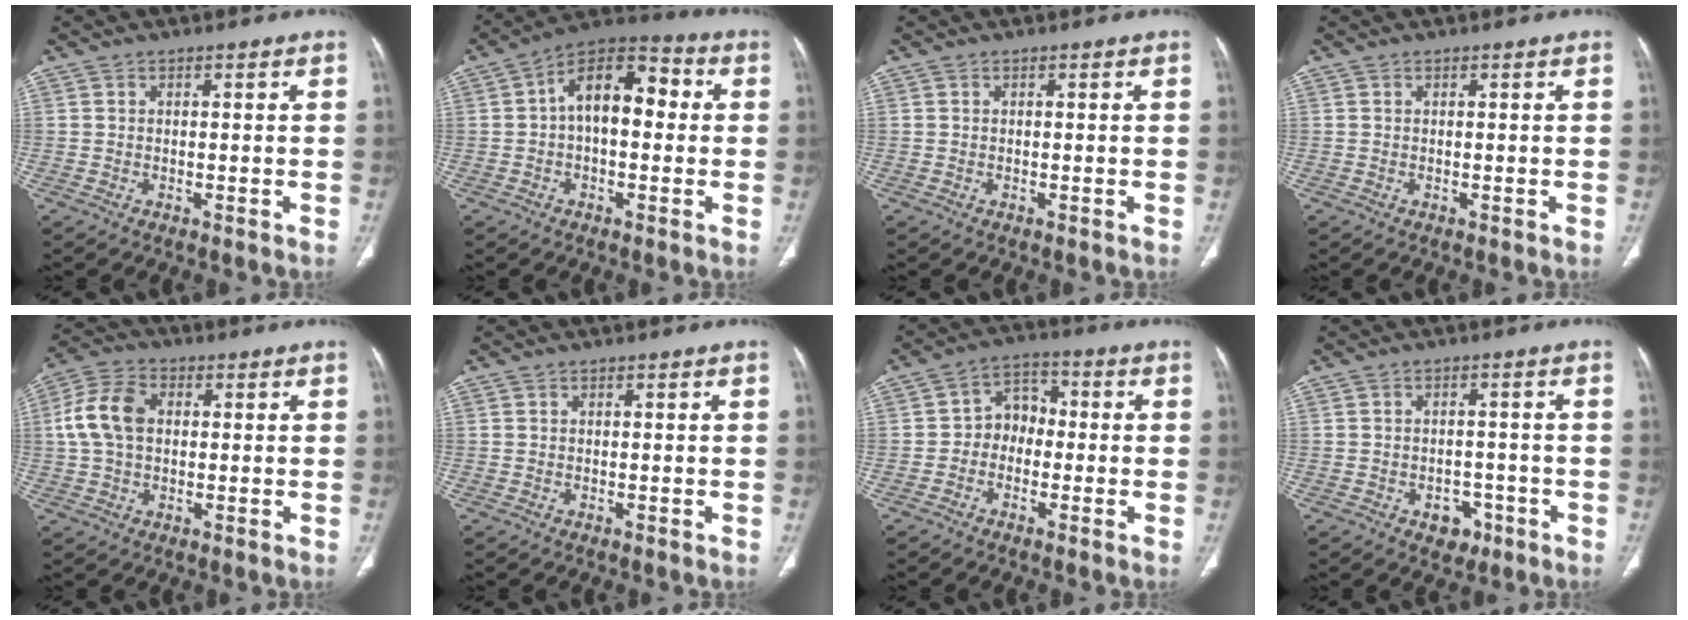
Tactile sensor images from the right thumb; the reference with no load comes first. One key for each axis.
{"total": 12.8, "fx": 1.2, "fy": 7.4, "fz": 10.5, "tx": -0.144, "ty": 0.041, "tz": 0.006}
{"total": 0.0}
{"total": 0.0}
{"total": 9.6, "fx": 1.1, "fy": 6.5, "fz": 6.9, "tx": -0.143, "ty": 0.021, "tz": 0.018}
{"total": 0.0}
{"total": 6.1, "fx": -1.1, "fy": 5.0, "fz": 3.4, "tx": -0.027, "ty": 0.030, "tz": -0.035}
{"total": 4.3, "fx": -2.2, "fy": 3.2, "fz": 1.9, "tx": -0.003, "ty": 0.016, "tz": -0.023}